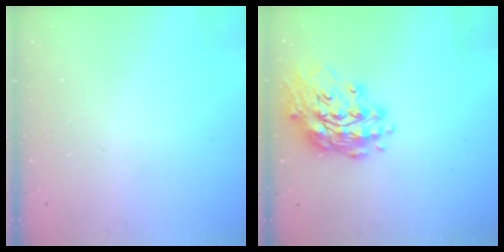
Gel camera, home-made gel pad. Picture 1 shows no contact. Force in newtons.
{"total": 16.9, "press": 16.6, "slide": 3.1}